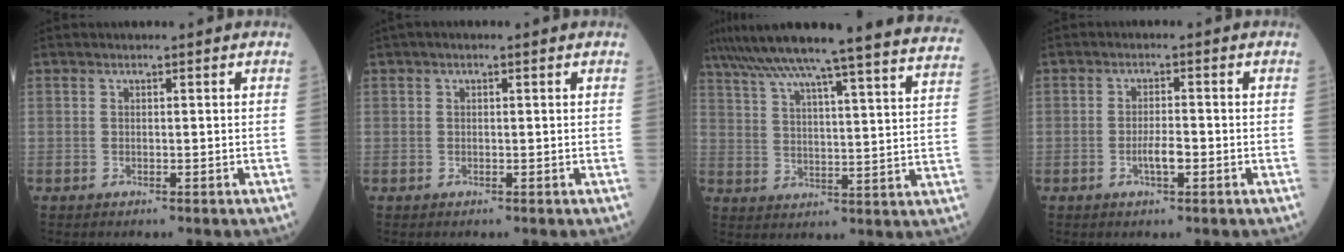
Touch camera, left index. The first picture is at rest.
{"total": 0.8, "force": [0.4, 0.2, 0.7], "torque": [-0.019, 0.009, 0.003]}
{"total": 30.2, "force": [27.2, -0.4, 13.2], "torque": [-0.222, -0.058, 0.345]}
{"total": 2.7, "force": [-1.1, 0.7, 2.4], "torque": [-0.046, 0.002, -0.019]}